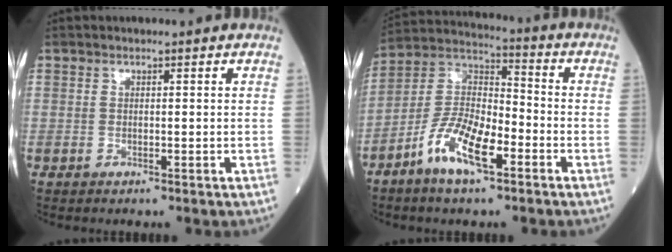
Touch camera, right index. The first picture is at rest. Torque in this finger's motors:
{"motor_torque": [1.40, -0.73, 0.76, 0.18]}